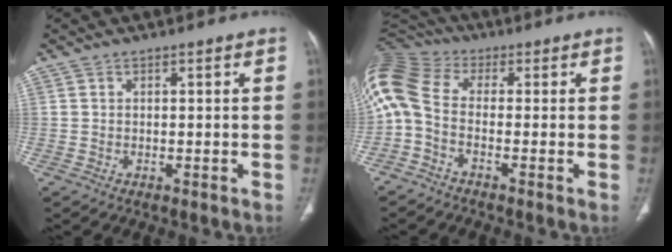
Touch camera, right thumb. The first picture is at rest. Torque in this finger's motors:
{"motor_torque": [-0.26, 1.27, 1.93, -0.50, 0.59]}